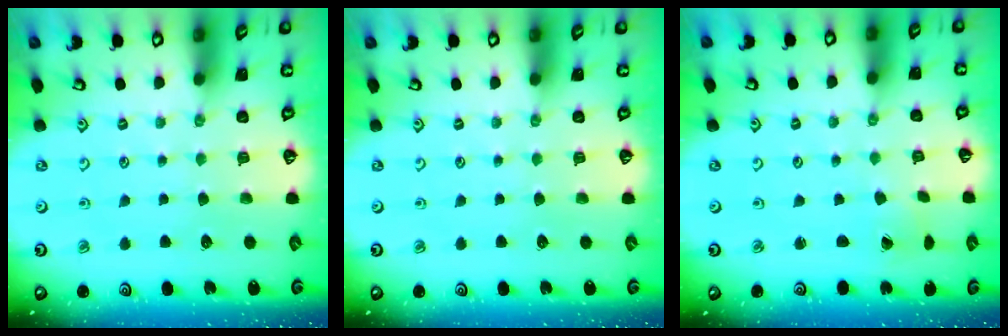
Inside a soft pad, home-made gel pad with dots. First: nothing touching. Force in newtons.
{"total": 0.0}
{"total": 0.7, "press": 0.7, "slide": 0.1}